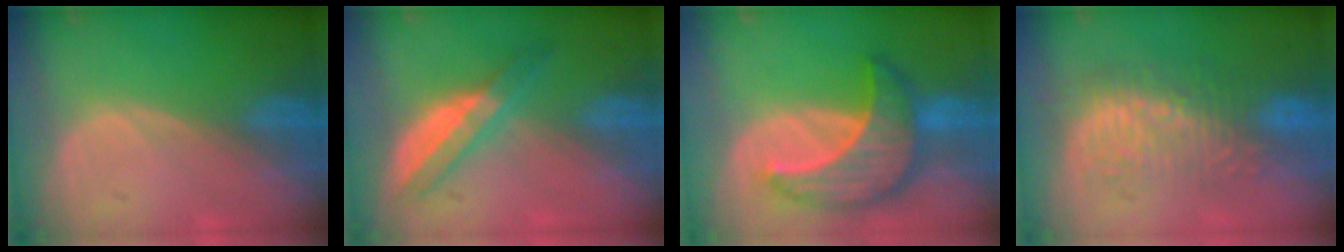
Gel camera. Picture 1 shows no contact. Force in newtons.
{"total": 6.2, "press": 5.4, "slide": 3.1}
{"total": 9.6, "press": 9.6, "slide": 0.8}
{"total": 8.7, "press": 8.6, "slide": 1.6}